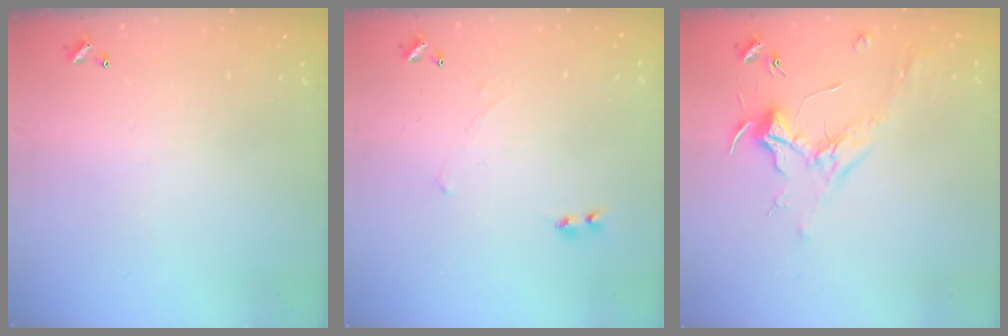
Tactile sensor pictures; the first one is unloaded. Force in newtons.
{"total": 2.3, "press": 2.3, "slide": 0.2}
{"total": 1.8, "press": 1.6, "slide": 0.7}